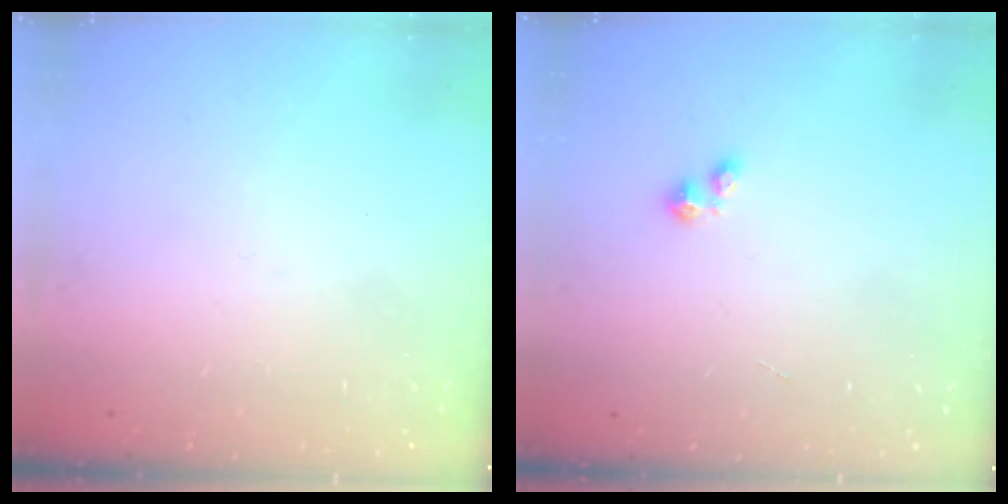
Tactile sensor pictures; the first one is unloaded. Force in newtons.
{"total": 1.9, "press": 1.9, "slide": 0.2}